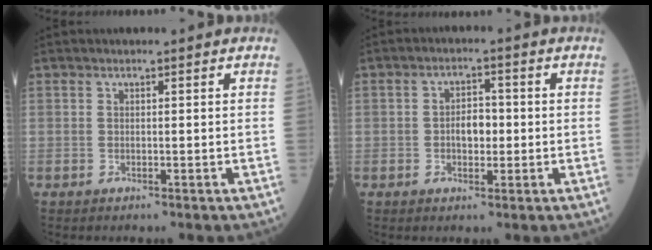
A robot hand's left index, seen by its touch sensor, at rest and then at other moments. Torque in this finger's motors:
{"motor_torque": [0.31, -0.26, 0.09, 0.02]}